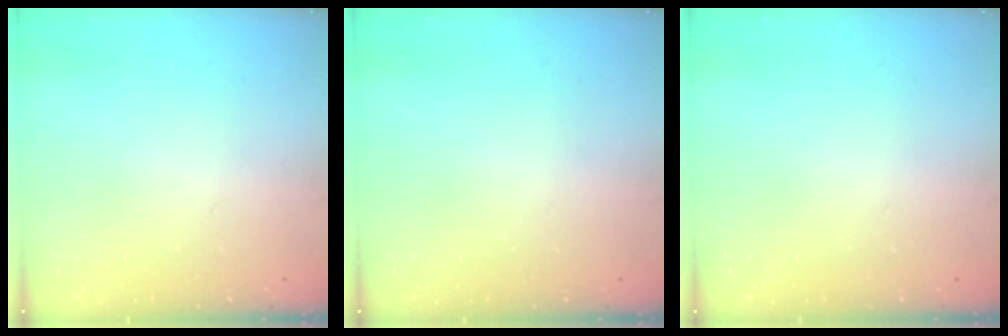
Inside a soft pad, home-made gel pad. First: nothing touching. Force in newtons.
{"total": 0.0}
{"total": 0.0}